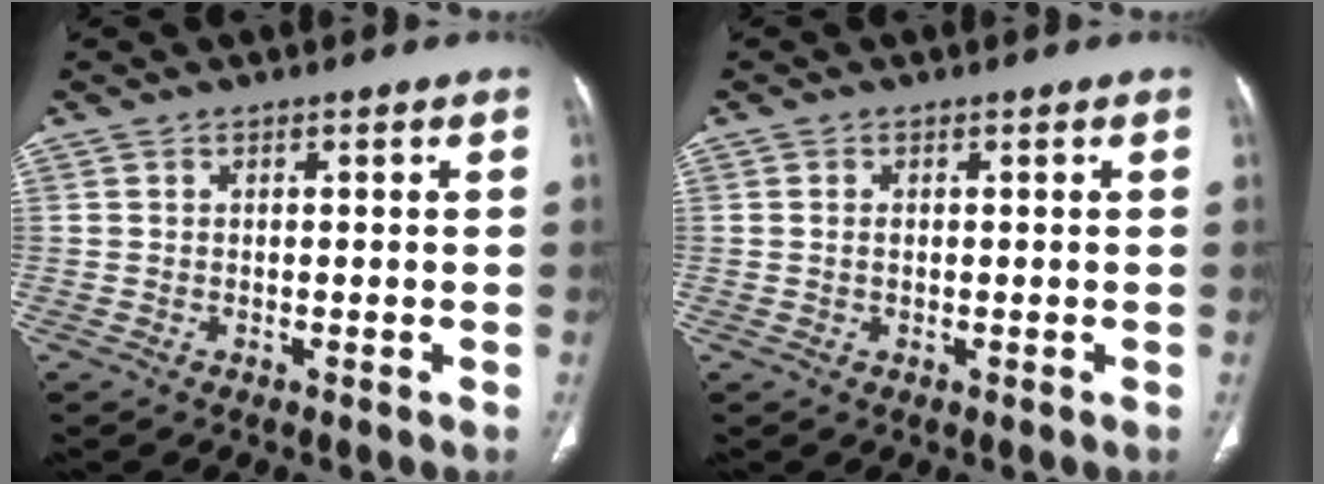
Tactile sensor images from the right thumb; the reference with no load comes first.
{"total": 0.9, "force": [0.0, 0.6, 0.6], "torque": [-0.014, 0.001, 0.001]}